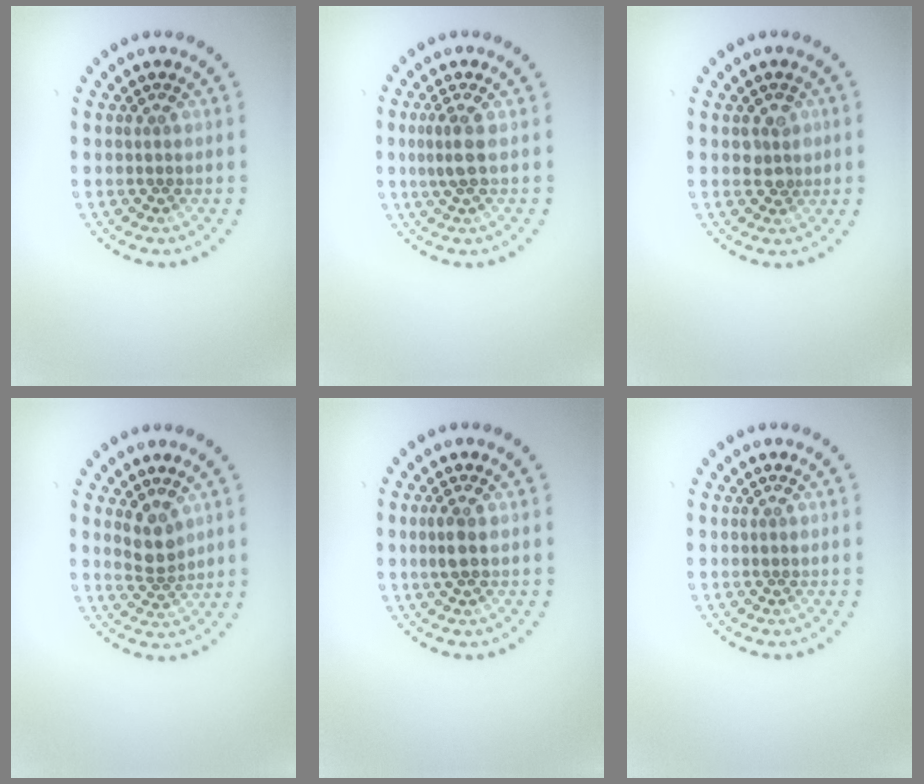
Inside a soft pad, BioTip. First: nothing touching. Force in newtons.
{"total": 1.8, "press": 1.5, "slide": 1.0}
{"total": 1.7, "press": 1.7, "slide": 0.4}
{"total": 2.2, "press": 1.8, "slide": 1.3}
{"total": 1.5, "press": 1.4, "slide": 0.5}
{"total": 0.0}